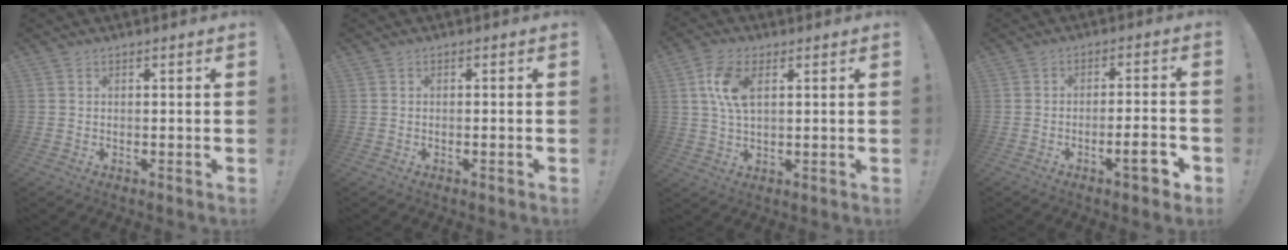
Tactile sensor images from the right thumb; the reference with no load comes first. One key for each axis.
{"total": 0.8, "fx": -0.6, "fy": -0.1, "fz": 0.5, "tx": -0.012, "ty": 0.001, "tz": -0.011}
{"total": 8.7, "fx": 2.7, "fy": 4.5, "fz": 6.9, "tx": -0.154, "ty": 0.002, "tz": 0.049}
{"total": 7.5, "fx": -3.6, "fy": 1.3, "fz": 6.4, "tx": -0.090, "ty": 0.013, "tz": -0.056}